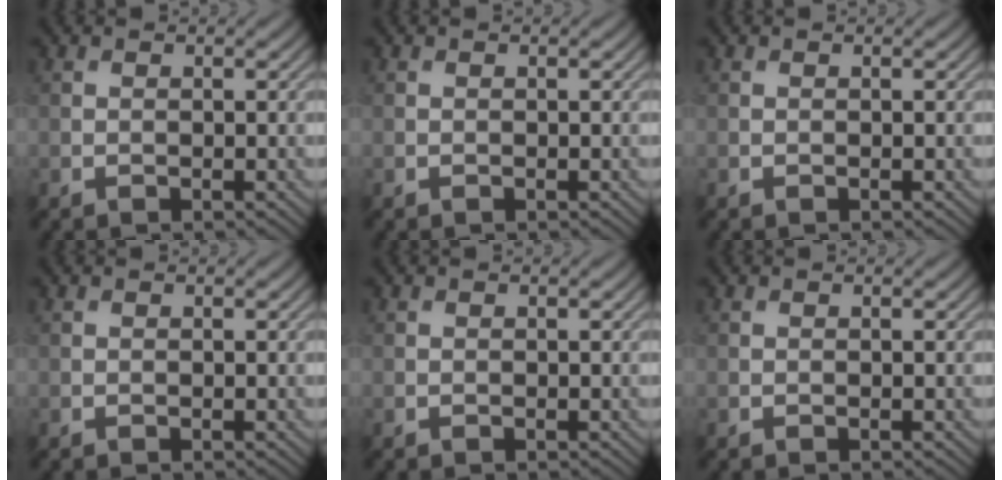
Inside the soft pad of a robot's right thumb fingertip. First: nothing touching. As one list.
[{"total": 0.0}, {"total": 0.0}, {"total": 0.0}, {"total": 0.0}, {"total": 0.0}]